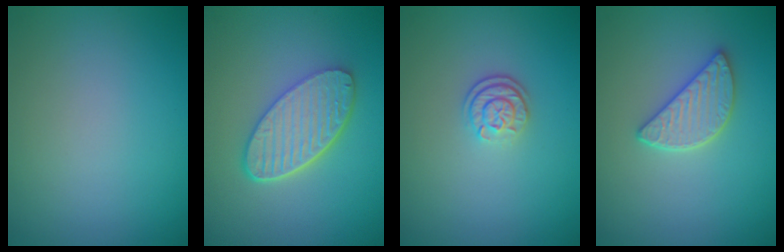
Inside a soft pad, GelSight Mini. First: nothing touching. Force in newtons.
{"total": 5.7, "press": 4.4, "slide": 3.6}
{"total": 2.3, "press": 1.7, "slide": 1.5}
{"total": 2.9, "press": 2.8, "slide": 0.9}